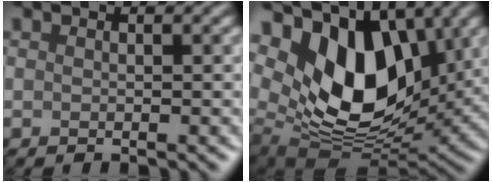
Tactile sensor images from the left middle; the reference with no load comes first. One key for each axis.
{"total": 13.4, "fx": 4.8, "fy": 8.1, "fz": 9.6, "tx": -0.172, "ty": 0.000, "tz": 0.078}